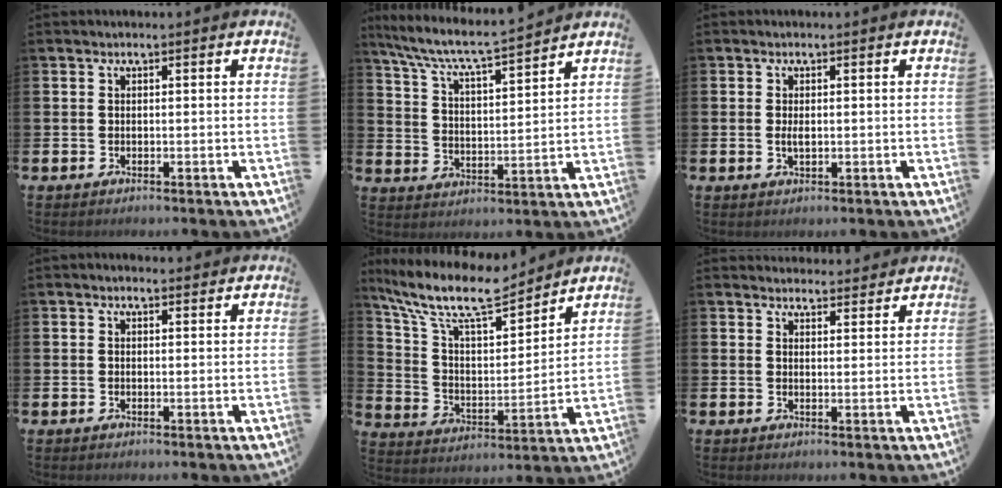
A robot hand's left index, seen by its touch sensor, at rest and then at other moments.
{"total": 7.2, "force": [6.7, 0.1, 2.4], "torque": [-0.081, -0.049, 0.114]}
{"total": 1.5, "force": [0.1, 0.6, 1.3], "torque": [-0.027, 0.003, 0.001]}
{"total": 0.9, "force": [0.7, 0.4, 0.3], "torque": [0.001, 0.004, 0.012]}
{"total": 11.9, "force": [10.1, 3.1, 5.4], "torque": [-0.146, -0.058, 0.176]}
{"total": 3.2, "force": [3.1, 0.6, -0.1], "torque": [0.004, -0.018, 0.055]}